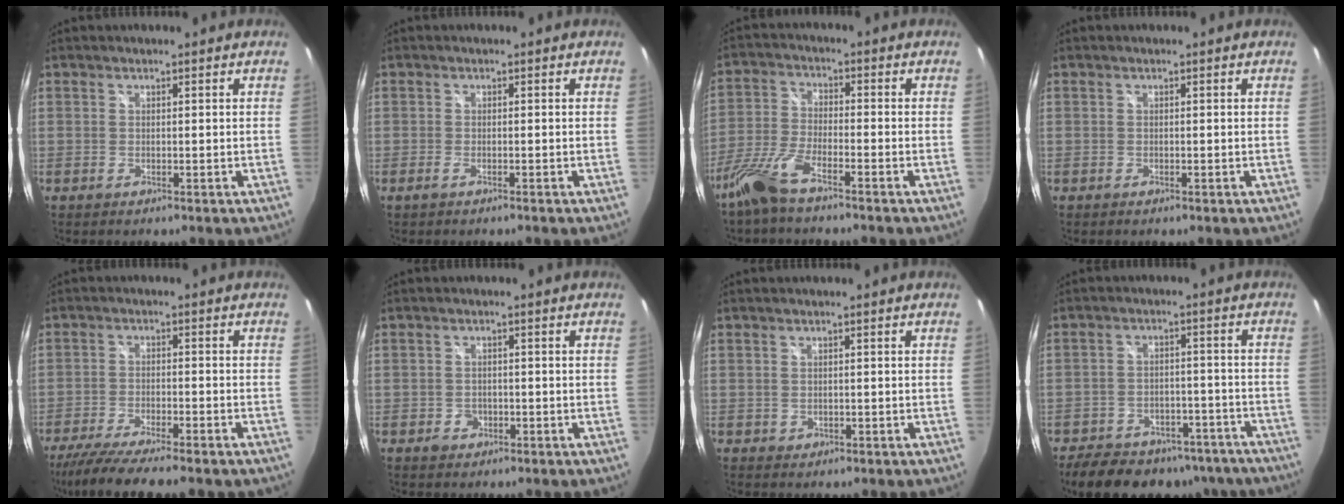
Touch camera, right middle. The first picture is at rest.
{"total": 1.2, "force": [-0.9, 0.2, 0.7], "torque": [-0.016, -0.002, -0.016]}
{"total": 8.0, "force": [-6.0, 1.6, 5.1], "torque": [-0.116, -0.007, -0.122]}
{"total": 0.0}
{"total": 12.9, "force": [-10.7, 1.6, 7.0], "torque": [-0.147, -0.037, -0.177]}
{"total": 2.4, "force": [-1.2, 2.0, 0.6], "torque": [-0.013, 0.001, -0.017]}
{"total": 1.1, "force": [-0.2, 1.0, 0.4], "torque": [-0.004, -0.002, -0.003]}
{"total": 20.7, "force": [-16.4, 9.7, 8.2], "torque": [-0.171, 0.016, -0.202]}